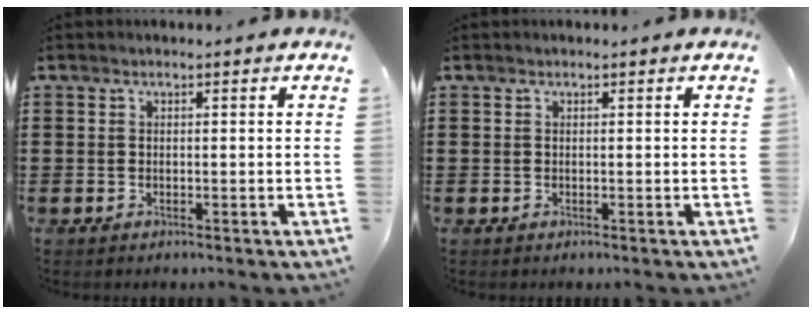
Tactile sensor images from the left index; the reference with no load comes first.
{"total": 0.0}